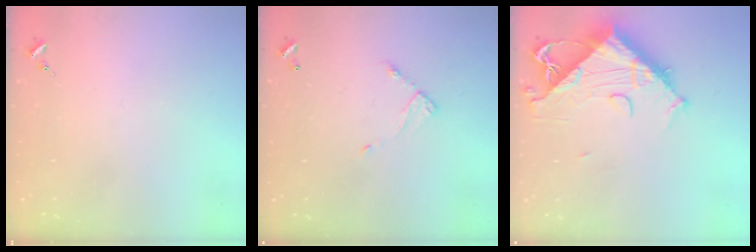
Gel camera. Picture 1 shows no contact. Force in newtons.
{"total": 5.8, "press": 5.8, "slide": 0.3}
{"total": 13.1, "press": 13.0, "slide": 1.5}